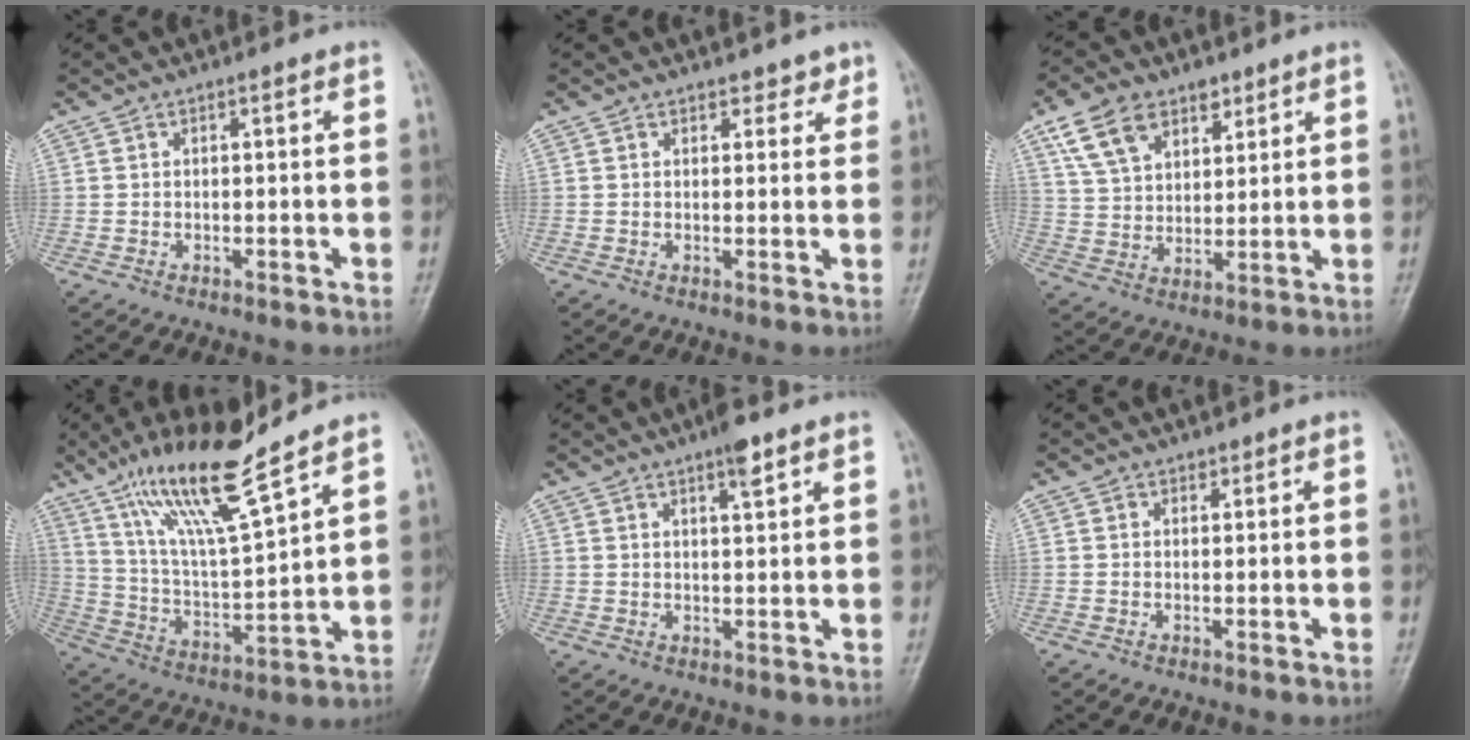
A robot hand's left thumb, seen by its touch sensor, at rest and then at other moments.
{"total": 2.3, "force": [1.8, 1.4, 0.4], "torque": [0.018, -0.009, 0.018]}
{"total": 11.1, "force": [6.3, 7.0, 5.8], "torque": [-0.081, -0.019, 0.120]}
{"total": 16.6, "force": [11.7, 2.3, 11.6], "torque": [-0.202, -0.058, 0.224]}
{"total": 4.0, "force": [2.5, 0.9, 2.9], "torque": [-0.043, -0.010, 0.039]}
{"total": 0.6, "force": [0.5, 0.4, 0.0], "torque": [0.005, -0.003, 0.005]}